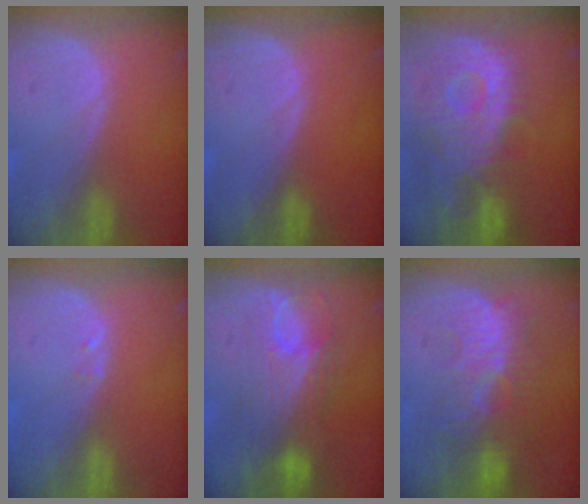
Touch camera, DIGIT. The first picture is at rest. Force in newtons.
{"total": 0.0}
{"total": 11.9, "press": 10.7, "slide": 5.3}
{"total": 0.6, "press": 0.6, "slide": 0.2}
{"total": 9.1, "press": 8.5, "slide": 3.4}
{"total": 10.0, "press": 9.2, "slide": 3.8}